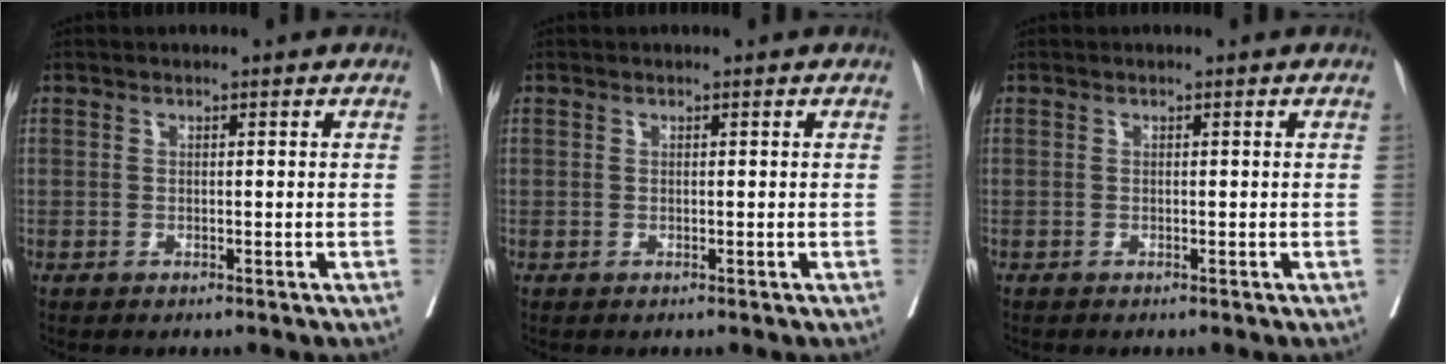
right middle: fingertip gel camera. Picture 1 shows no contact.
{"total": 0.0}
{"total": 0.0}